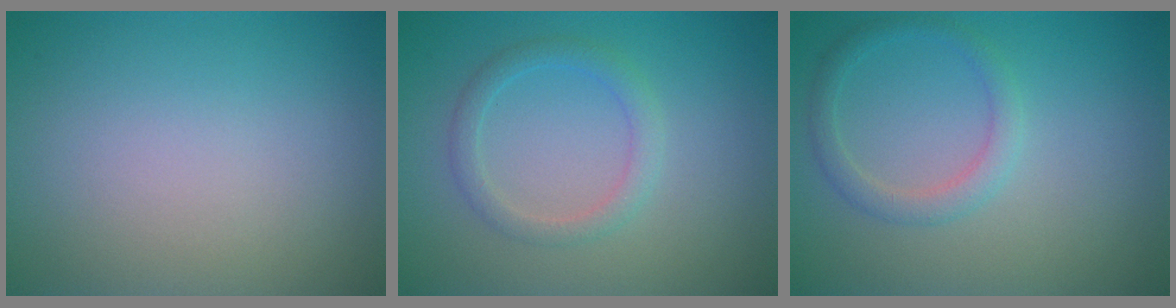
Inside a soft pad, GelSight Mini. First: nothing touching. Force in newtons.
{"total": 2.0, "press": 2.0, "slide": 0.1}
{"total": 2.0, "press": 2.0, "slide": 0.1}